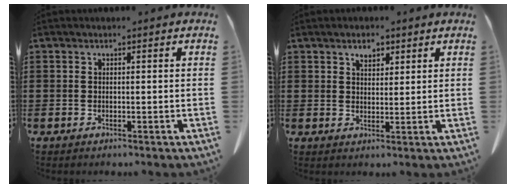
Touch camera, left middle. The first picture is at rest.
{"total": 2.7, "force": [2.0, 1.4, 1.3], "torque": [-0.022, 0.001, 0.035]}